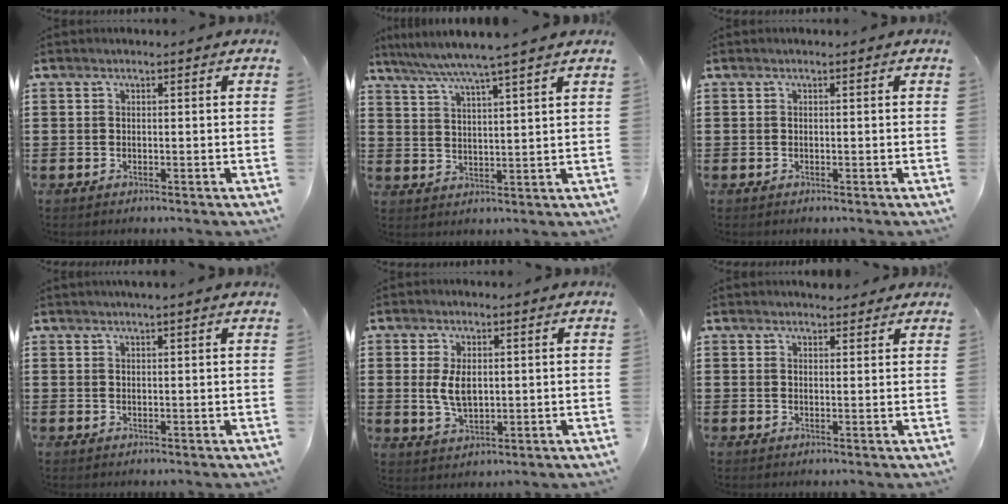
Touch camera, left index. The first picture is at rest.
{"total": 5.6, "force": [4.8, -1.0, 2.8], "torque": [-0.070, -0.025, 0.081]}
{"total": 0.0}
{"total": 1.4, "force": [1.2, -0.2, 0.7], "torque": [-0.013, 0.000, 0.022]}
{"total": 5.0, "force": [0.8, 2.7, 4.1], "torque": [-0.099, 0.002, 0.009]}
{"total": 2.2, "force": [2.1, 0.6, 0.3], "torque": [-0.002, -0.001, 0.040]}